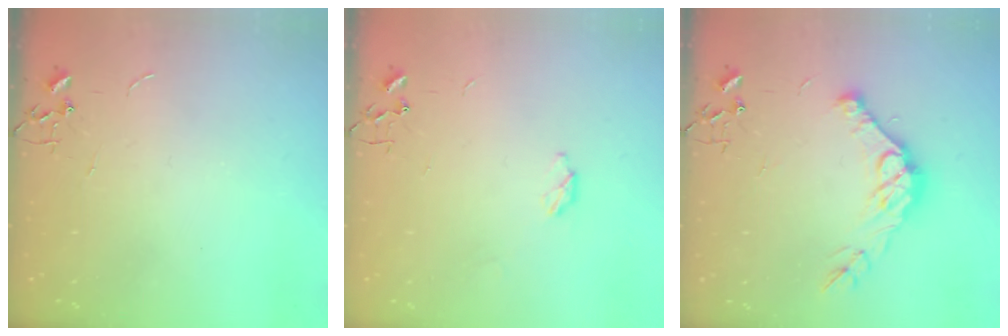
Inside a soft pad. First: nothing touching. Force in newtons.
{"total": 3.4, "press": 3.4, "slide": 0.5}
{"total": 13.7, "press": 13.6, "slide": 1.2}